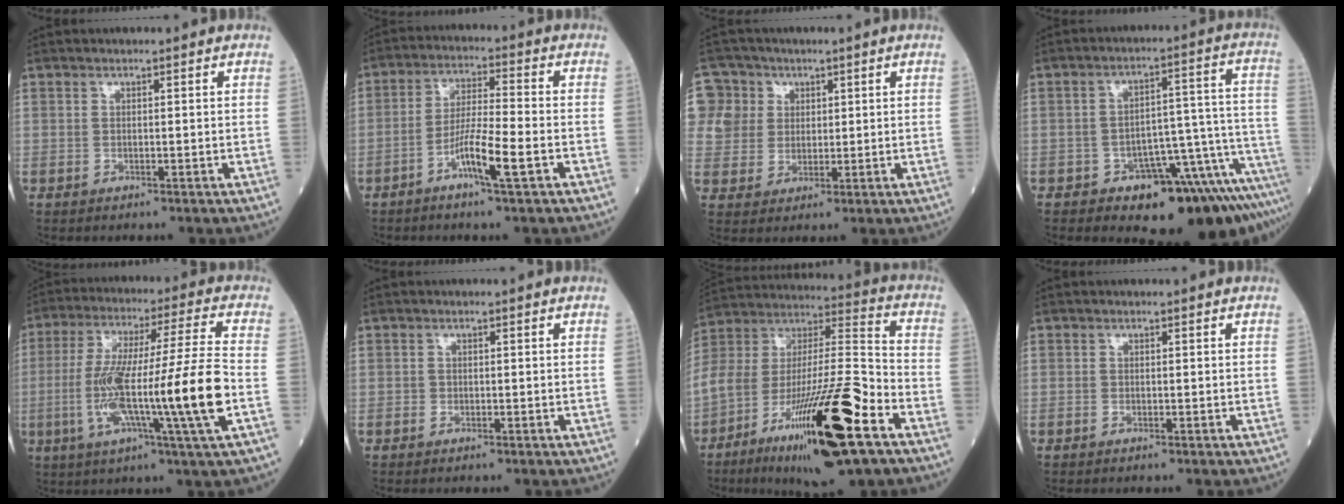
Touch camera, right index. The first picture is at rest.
{"total": 7.4, "force": [-3.5, 0.1, 6.6], "torque": [-0.125, -0.001, -0.066]}
{"total": 9.0, "force": [3.0, 8.5, 0.7], "torque": [-0.019, 0.029, 0.063]}
{"total": 13.5, "force": [-9.6, 3.4, 8.8], "torque": [-0.051, 0.067, -0.129]}
{"total": 18.0, "force": [-3.7, -1.2, 17.5], "torque": [-0.328, -0.004, -0.069]}
{"total": 0.6, "force": [-0.3, 0.5, 0.0], "torque": [0.003, 0.004, -0.006]}
{"total": 25.8, "force": [-12.4, 4.4, 22.2], "torque": [-0.391, -0.028, -0.211]}
{"total": 0.0}